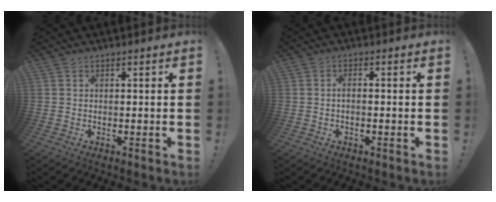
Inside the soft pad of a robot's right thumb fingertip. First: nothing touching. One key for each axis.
{"total": 2.0, "fx": -0.6, "fy": 0.7, "fz": 1.7, "tx": -0.034, "ty": 0.007, "tz": -0.011}